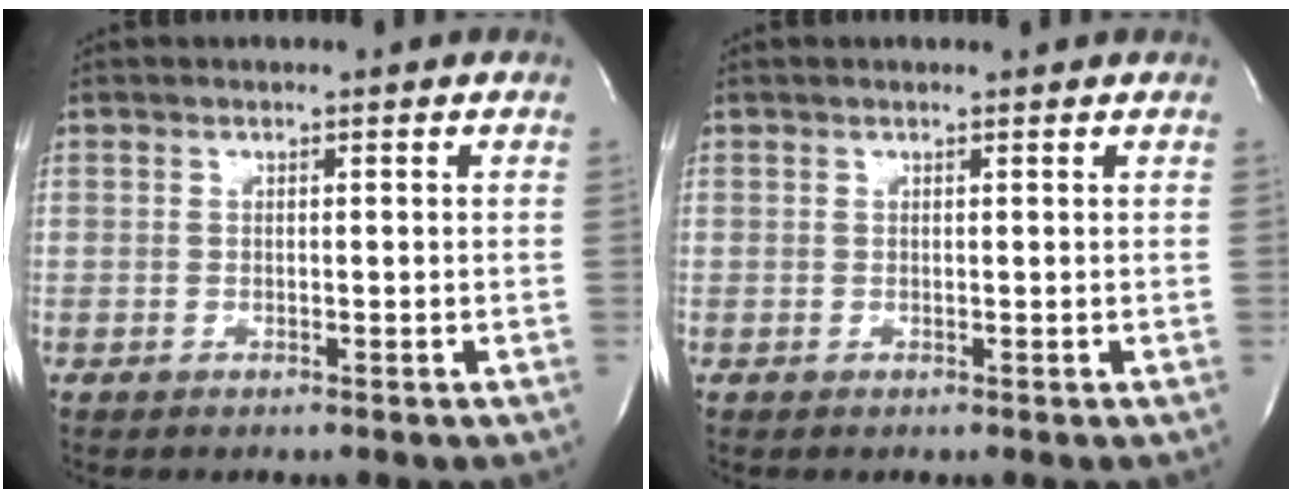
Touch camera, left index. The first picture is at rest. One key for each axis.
{"total": 0.7, "fx": 0.7, "fy": -0.1, "fz": 0.2, "tx": -0.009, "ty": 0.004, "tz": 0.012}